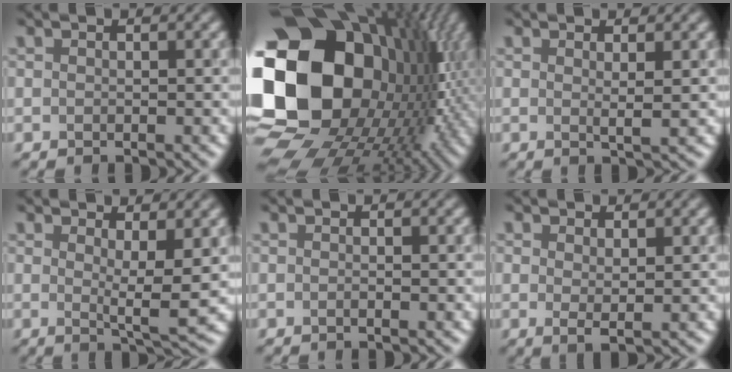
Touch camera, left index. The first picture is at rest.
{"total": 22.0, "force": [0.4, 16.9, 14.1], "torque": [-0.294, -0.021, 0.014]}
{"total": 1.4, "force": [0.4, 0.2, 1.3], "torque": [-0.017, 0.003, 0.007]}
{"total": 4.0, "force": [0.6, 0.7, 3.9], "torque": [-0.055, -0.006, 0.014]}
{"total": 0.6, "force": [-0.2, 0.3, 0.4], "torque": [0.004, -0.003, -0.011]}
{"total": 1.4, "force": [0.4, 0.5, 1.3], "torque": [-0.024, 0.002, 0.011]}